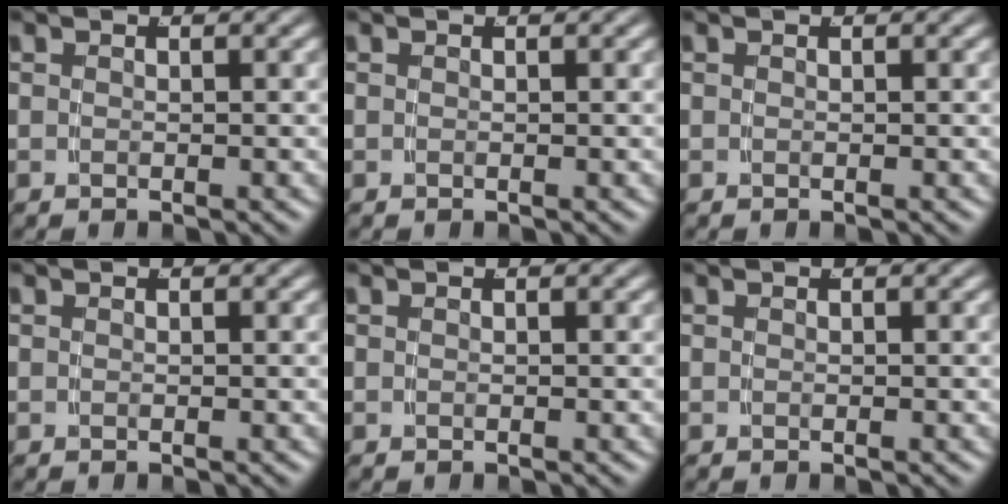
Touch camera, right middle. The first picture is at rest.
{"total": 0.0}
{"total": 0.0}
{"total": 0.0}
{"total": 0.0}
{"total": 0.0}